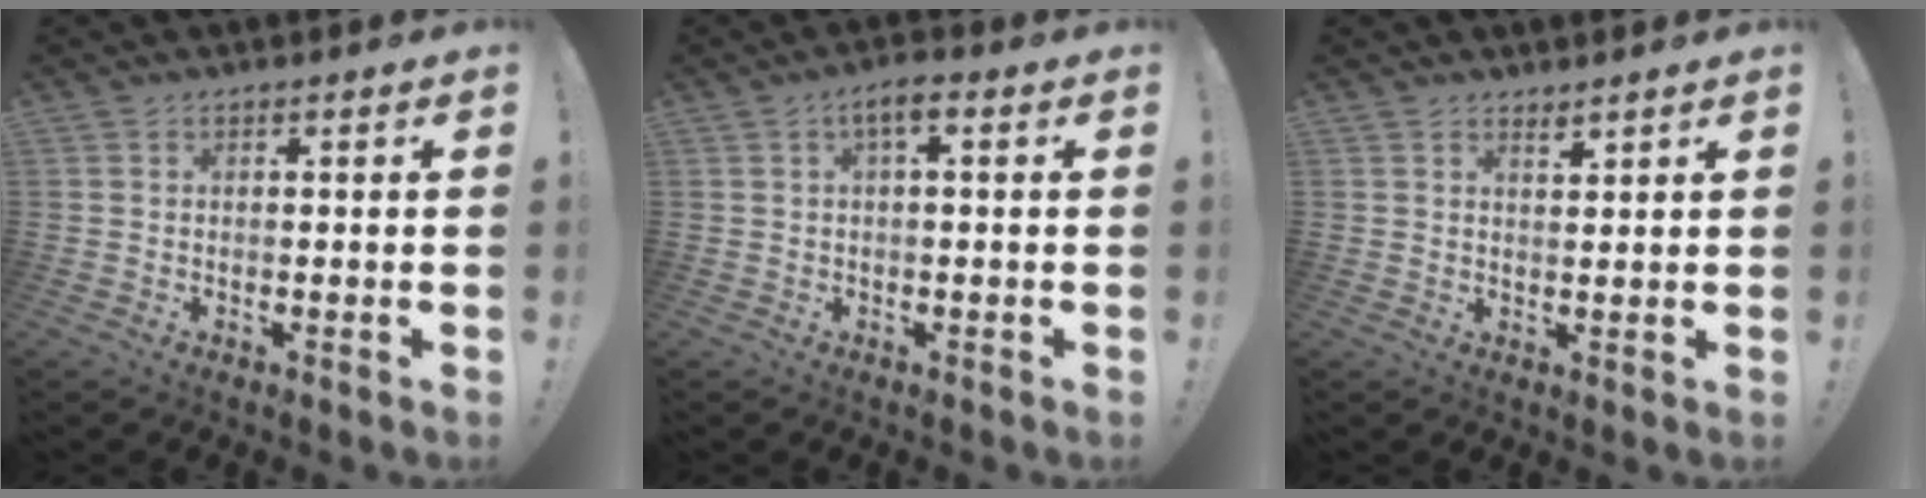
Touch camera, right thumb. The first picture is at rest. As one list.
[{"total": 3.7, "force": [0.5, 0.9, 3.5], "torque": [-0.062, 0.005, 0.005]}, {"total": 2.1, "force": [1.9, 0.1, 0.9], "torque": [-0.009, -0.013, 0.033]}]